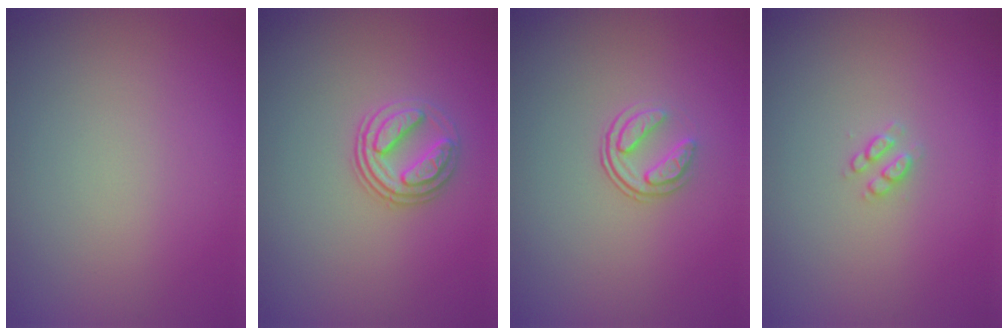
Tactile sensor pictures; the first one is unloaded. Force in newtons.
{"total": 2.7, "press": 2.5, "slide": 1.0}
{"total": 1.9, "press": 1.3, "slide": 1.4}
{"total": 1.2, "press": 1.1, "slide": 0.3}